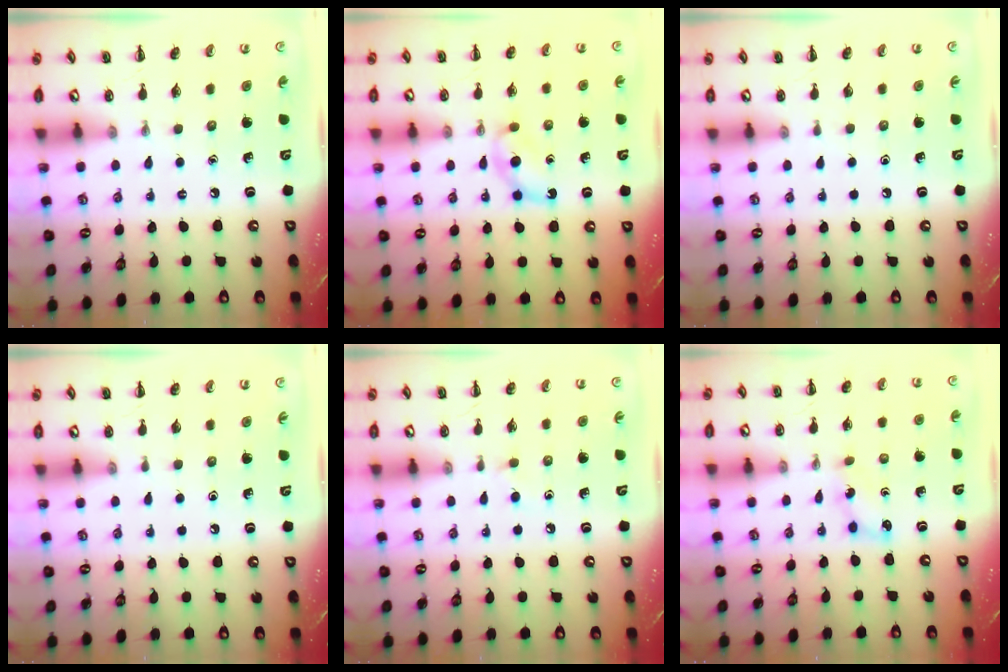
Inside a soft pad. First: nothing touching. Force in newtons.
{"total": 4.8, "press": 4.3, "slide": 1.9}
{"total": 0.0}
{"total": 0.0}
{"total": 1.7, "press": 1.5, "slide": 0.9}
{"total": 3.6, "press": 3.5, "slide": 1.1}